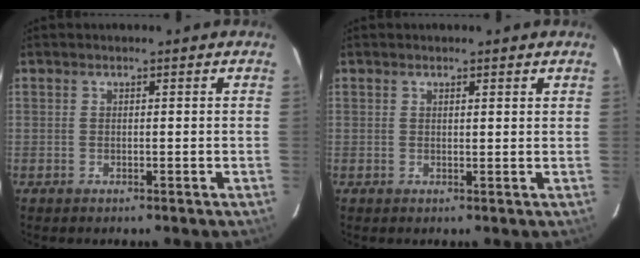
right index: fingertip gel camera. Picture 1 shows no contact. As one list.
[{"total": 0.9, "force": [0.8, 0.2, 0.5], "torque": [-0.010, 0.004, 0.012]}]